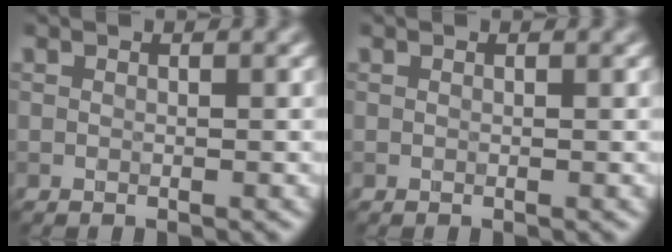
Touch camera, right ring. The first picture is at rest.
{"total": 0.0}